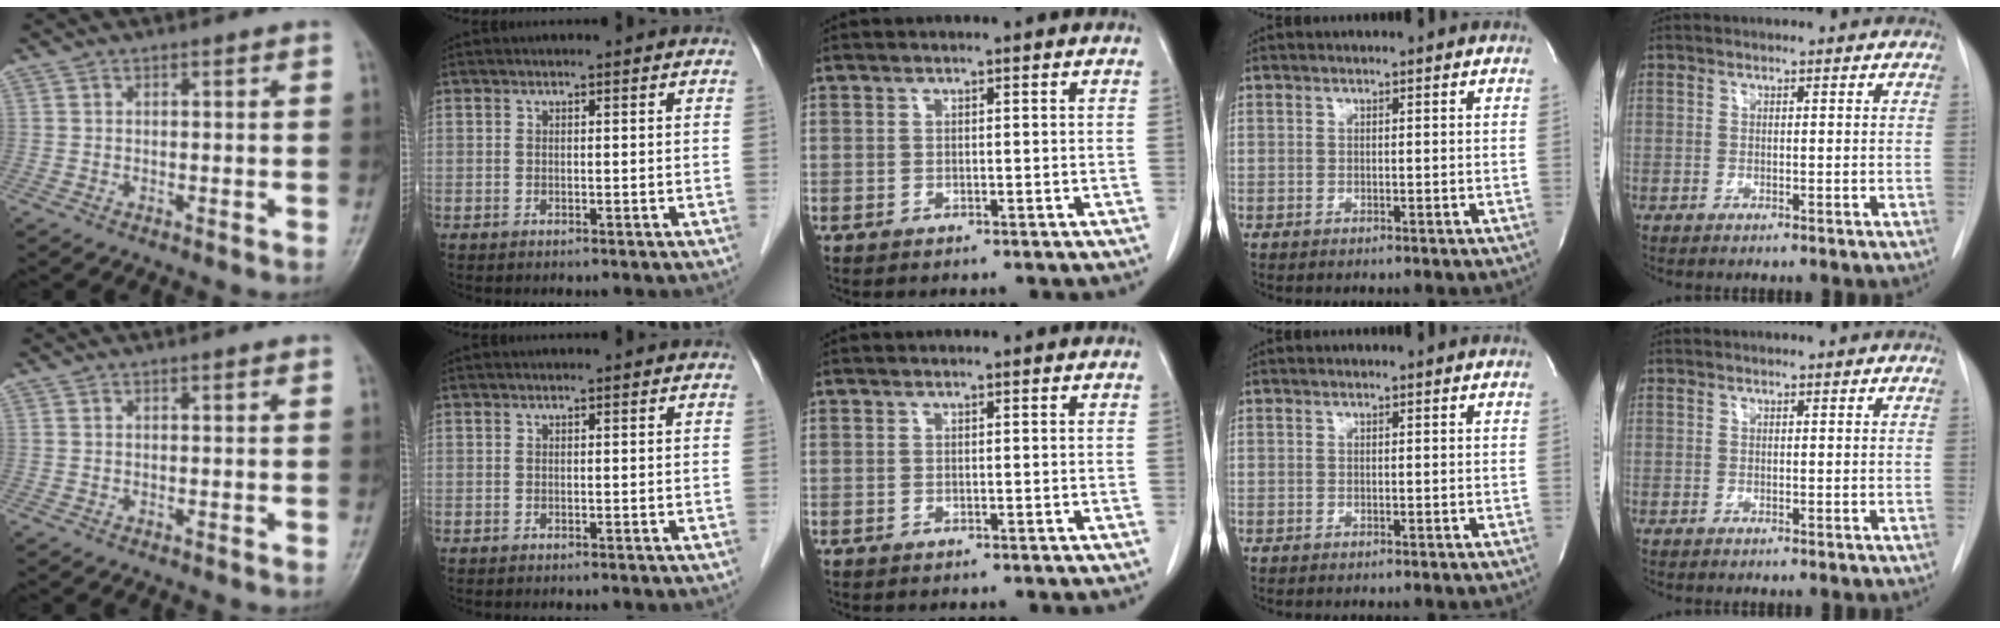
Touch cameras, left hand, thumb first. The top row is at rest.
{}